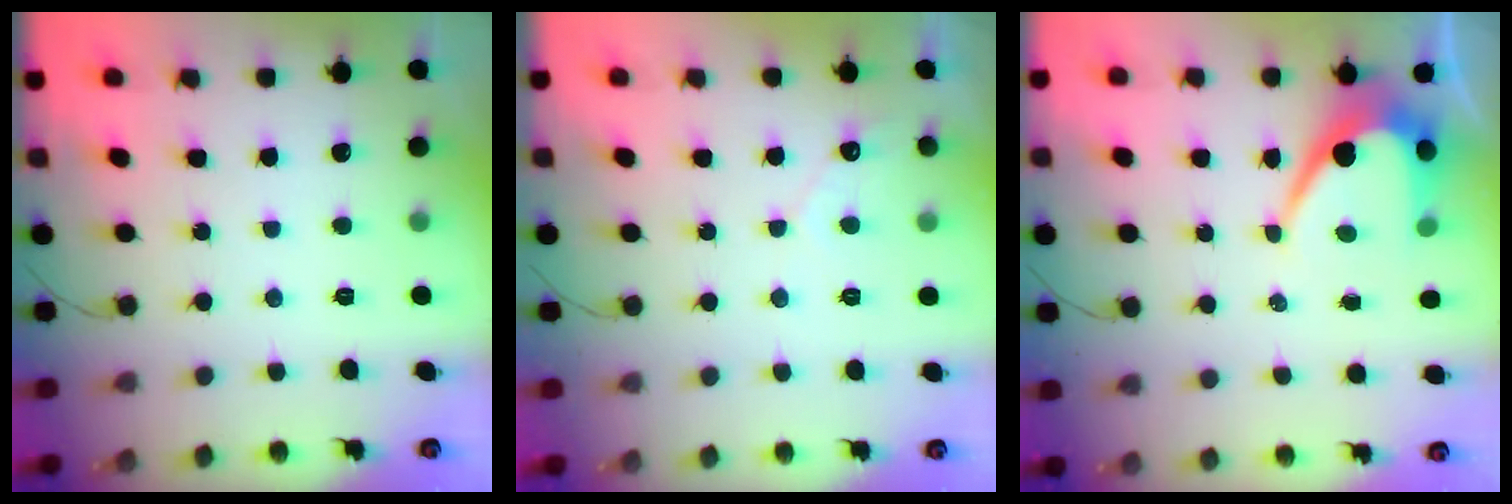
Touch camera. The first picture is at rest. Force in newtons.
{"total": 2.8, "press": 2.8, "slide": 0.1}
{"total": 8.4, "press": 8.4, "slide": 0.7}